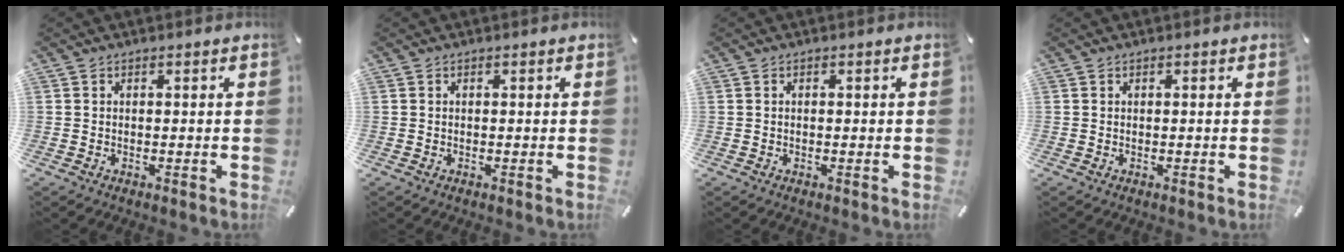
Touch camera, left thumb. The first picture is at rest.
{"total": 0.0}
{"total": 0.5, "force": [-0.1, 0.3, 0.5], "torque": [-0.009, 0.001, -0.003]}
{"total": 0.0}